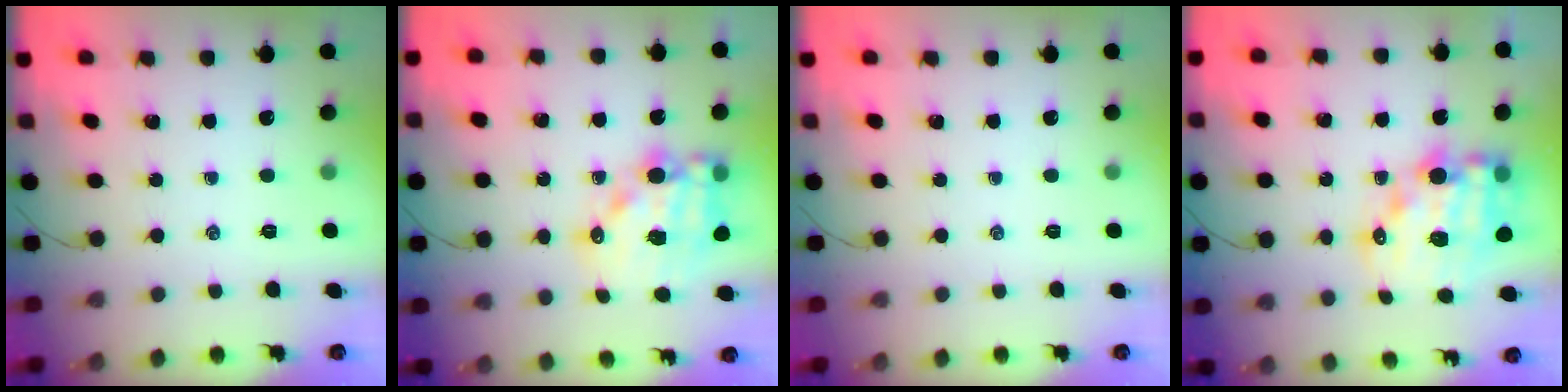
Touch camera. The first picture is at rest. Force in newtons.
{"total": 15.4, "press": 15.0, "slide": 3.2}
{"total": 0.0}
{"total": 16.1, "press": 15.8, "slide": 3.4}